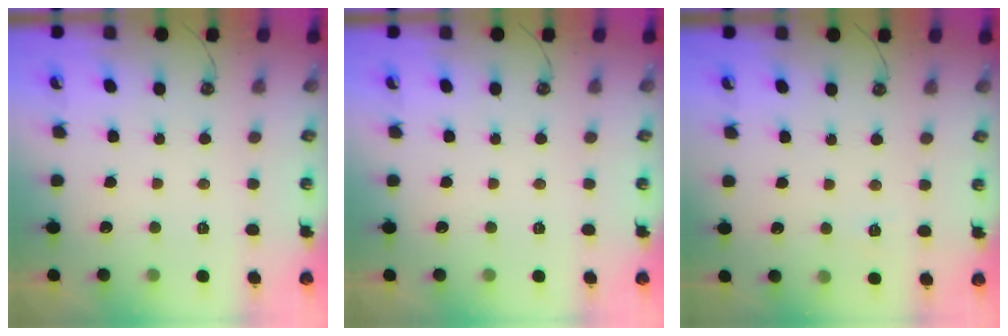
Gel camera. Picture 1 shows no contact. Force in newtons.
{"total": 0.0}
{"total": 3.1, "press": 3.1, "slide": 0.5}